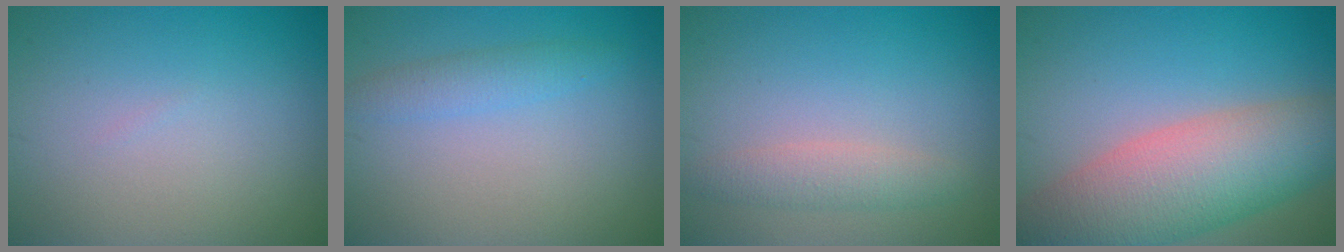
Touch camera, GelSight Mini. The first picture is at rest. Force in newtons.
{"total": 2.0, "press": 1.9, "slide": 0.2}
{"total": 2.1, "press": 2.1, "slide": 0.0}
{"total": 9.6, "press": 9.6, "slide": 0.6}